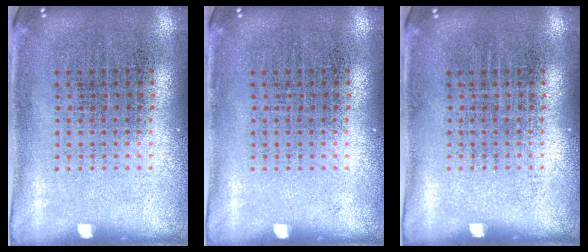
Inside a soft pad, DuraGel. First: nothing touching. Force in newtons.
{"total": 0.0}
{"total": 0.0}